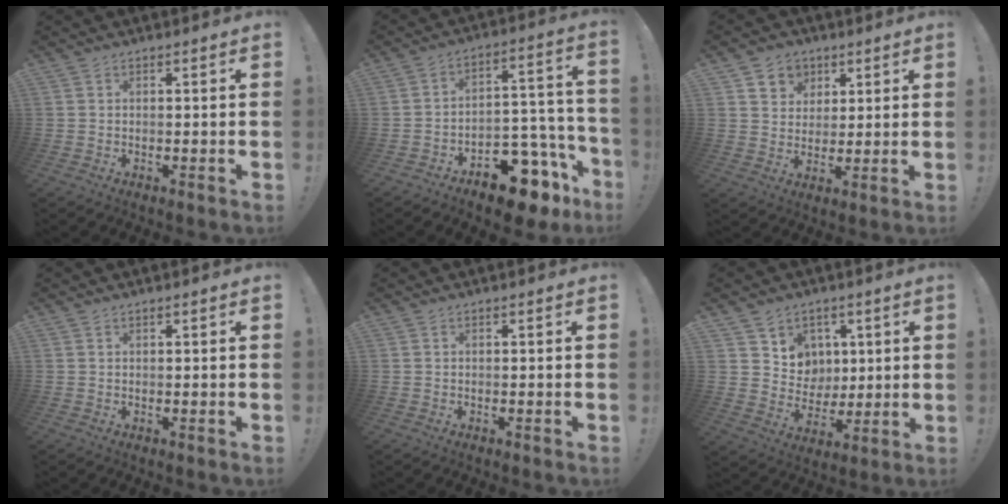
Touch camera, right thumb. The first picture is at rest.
{"total": 13.6, "force": [-10.4, 5.9, 6.4], "torque": [-0.042, 0.069, -0.170]}
{"total": 7.2, "force": [3.4, 6.2, 1.1], "torque": [-0.010, -0.028, 0.068]}
{"total": 0.6, "force": [0.5, 0.0, 0.3], "torque": [0.003, -0.003, 0.008]}
{"total": 0.0}
{"total": 7.9, "force": [4.2, 6.7, 0.1], "torque": [-0.004, -0.047, 0.088]}